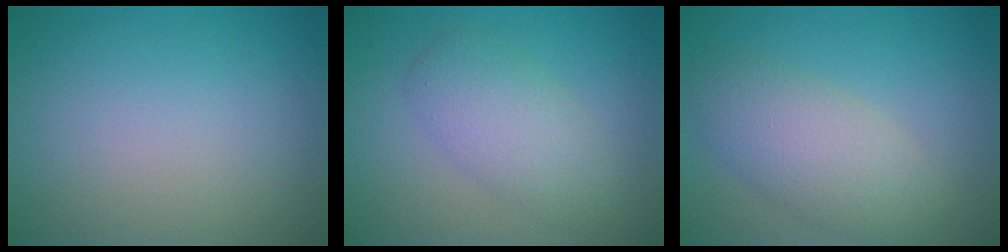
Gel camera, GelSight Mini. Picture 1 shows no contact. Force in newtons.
{"total": 3.9, "press": 3.9, "slide": 0.1}
{"total": 4.8, "press": 4.8, "slide": 0.1}